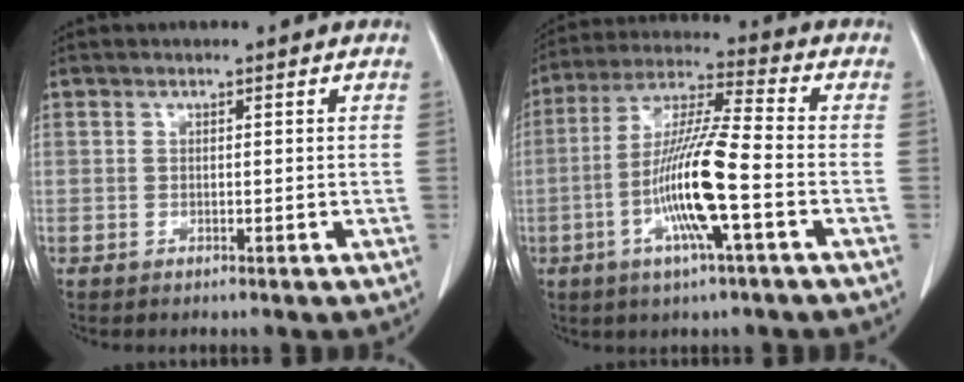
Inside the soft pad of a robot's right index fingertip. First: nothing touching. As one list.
[{"total": 13.3, "force": [-3.7, 0.3, 12.8], "torque": [-0.253, -0.004, -0.077]}]